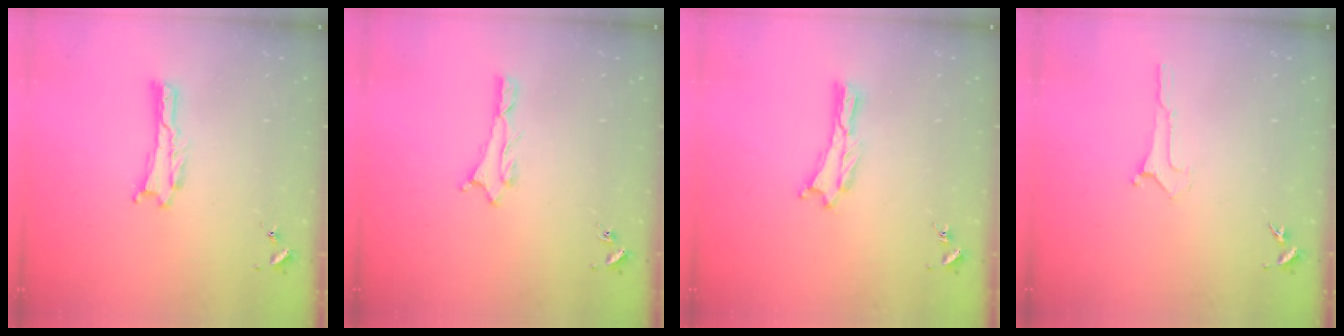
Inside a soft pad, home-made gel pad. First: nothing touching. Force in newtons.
{"total": 1.1, "press": 1.0, "slide": 0.1}
{"total": 0.0}
{"total": 0.0}